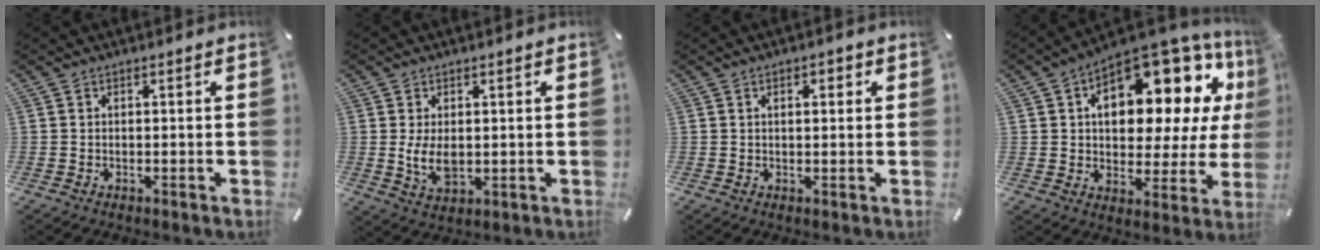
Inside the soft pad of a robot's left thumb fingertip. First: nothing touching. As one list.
[{"total": 6.3, "force": [0.3, 3.9, 4.9], "torque": [-0.112, -0.005, 0.001]}, {"total": 2.0, "force": [0.5, 1.1, 1.5], "torque": [-0.024, 0.004, 0.004]}, {"total": 16.7, "force": [7.9, 9.7, 11.0], "torque": [-0.154, -0.070, 0.128]}]